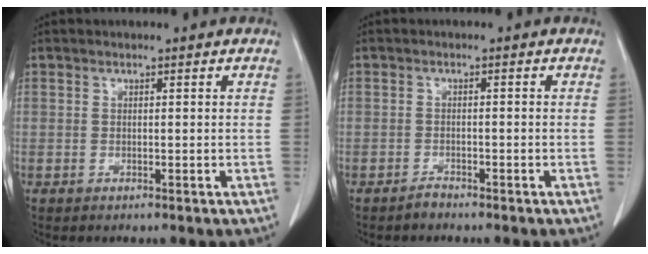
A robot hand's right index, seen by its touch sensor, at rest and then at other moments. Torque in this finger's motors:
{"motor_torque": [-0.28, -0.09, -0.09, -0.05]}